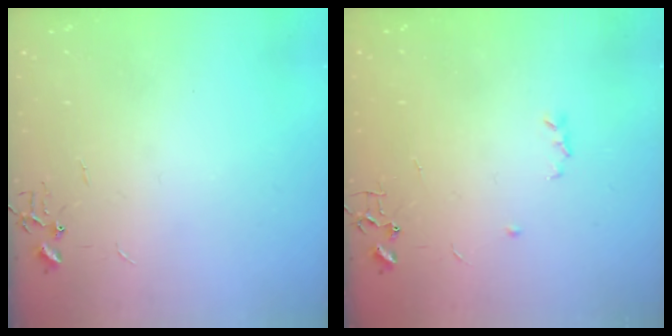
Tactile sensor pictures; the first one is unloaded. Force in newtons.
{"total": 3.2, "press": 3.1, "slide": 0.6}